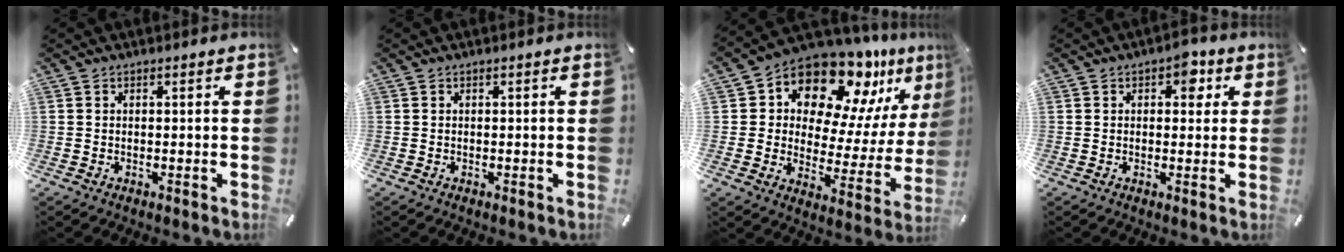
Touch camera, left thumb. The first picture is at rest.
{"total": 0.0}
{"total": 16.9, "force": [13.3, 8.0, 6.8], "torque": [-0.108, -0.121, 0.227]}
{"total": 4.9, "force": [1.7, 3.0, 3.4], "torque": [-0.025, -0.008, 0.018]}